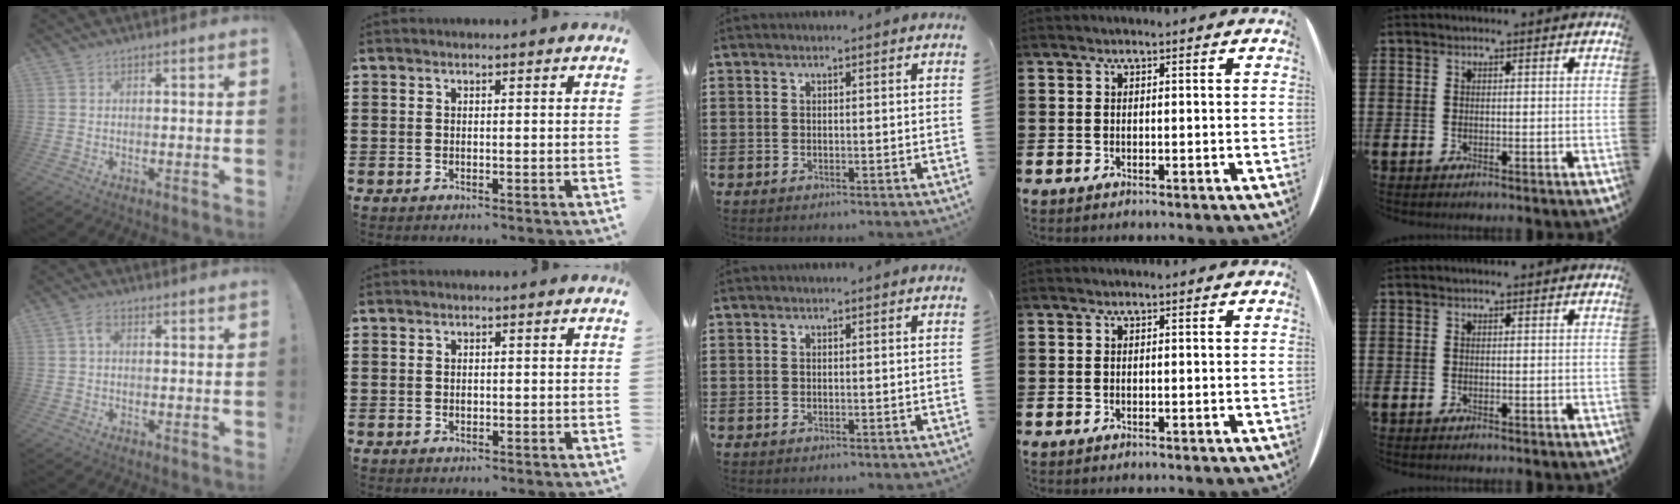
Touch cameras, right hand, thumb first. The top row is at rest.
{"thumb": {"total": 2.5, "force": [0.5, 1.6, 1.8], "torque": [-0.031, 0.006, 0.007]}, "index": {"total": 0.6, "force": [0.1, 0.5, 0.3], "torque": [-0.008, 0.001, 0.003]}}